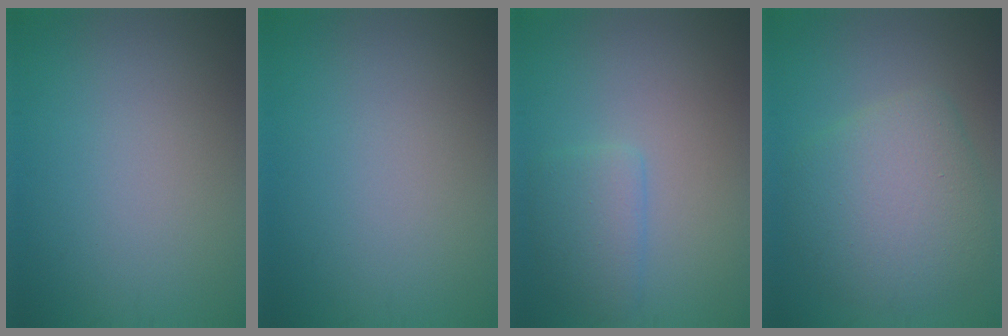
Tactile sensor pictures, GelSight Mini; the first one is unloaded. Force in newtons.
{"total": 0.0}
{"total": 2.6, "press": 2.6, "slide": 0.1}
{"total": 6.1, "press": 6.1, "slide": 0.3}